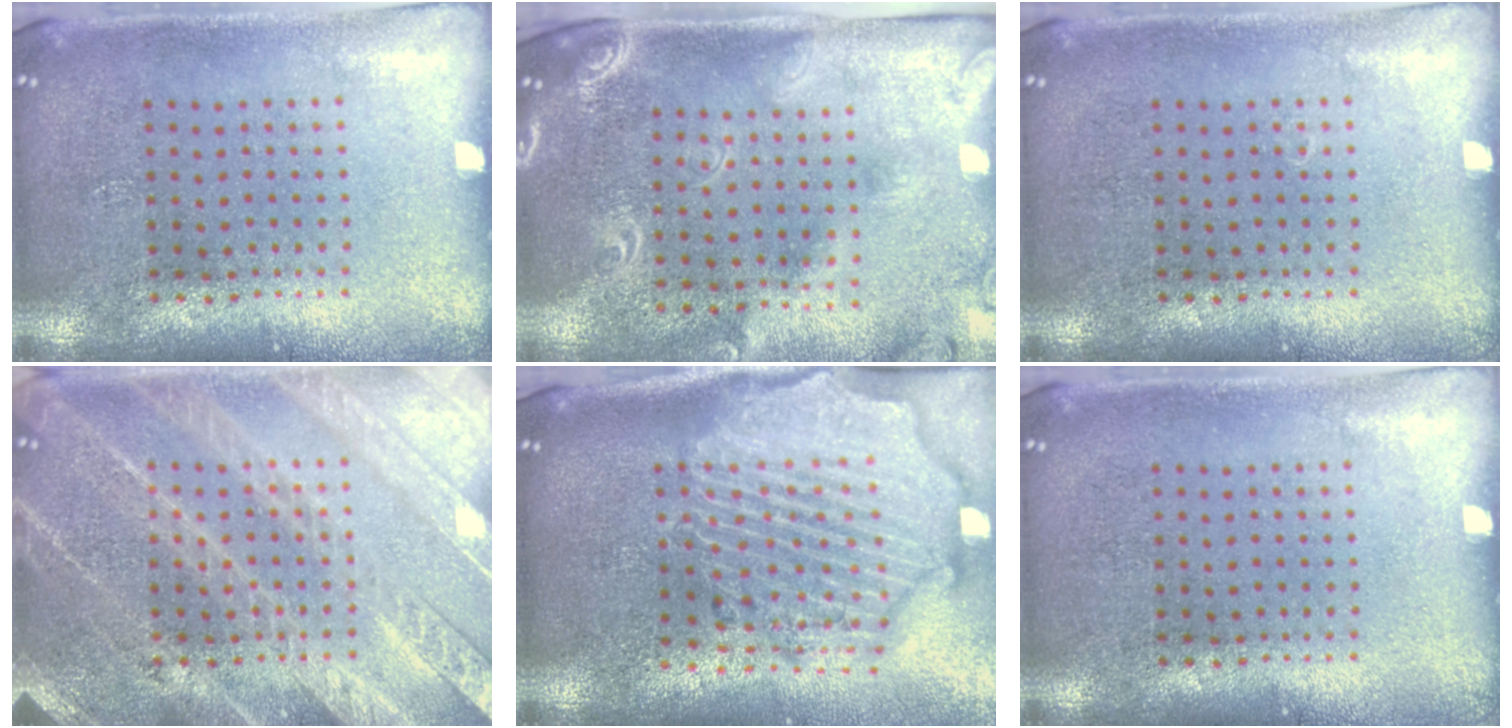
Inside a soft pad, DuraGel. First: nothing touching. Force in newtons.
{"total": 2.4, "press": 1.8, "slide": 1.6}
{"total": 0.0}
{"total": 4.8, "press": 4.8, "slide": 0.6}
{"total": 3.2, "press": 2.7, "slide": 1.7}
{"total": 0.0}